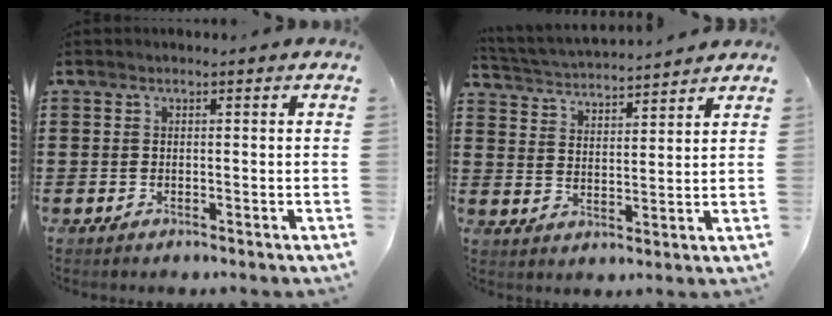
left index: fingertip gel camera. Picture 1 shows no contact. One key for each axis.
{"total": 3.5, "fx": 3.5, "fy": 0.0, "fz": 0.1, "tx": -0.021, "ty": -0.024, "tz": 0.057}